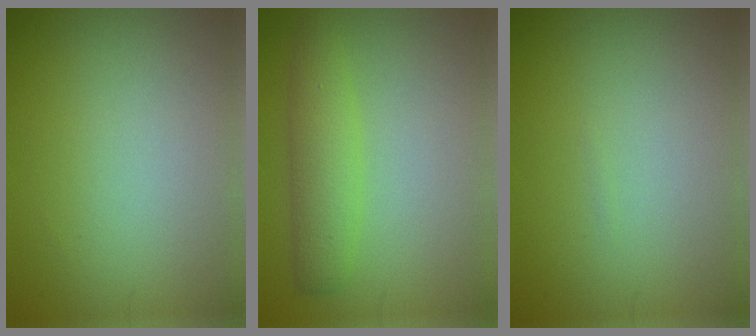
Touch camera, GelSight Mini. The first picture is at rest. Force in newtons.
{"total": 3.3, "press": 3.3, "slide": 0.1}
{"total": 0.0}